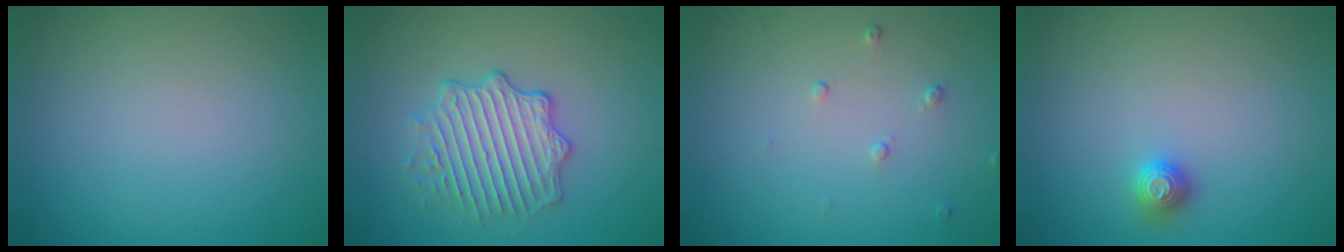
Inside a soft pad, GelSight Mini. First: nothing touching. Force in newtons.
{"total": 4.0, "press": 3.7, "slide": 1.5}
{"total": 0.7, "press": 0.5, "slide": 0.5}
{"total": 1.2, "press": 1.1, "slide": 0.2}